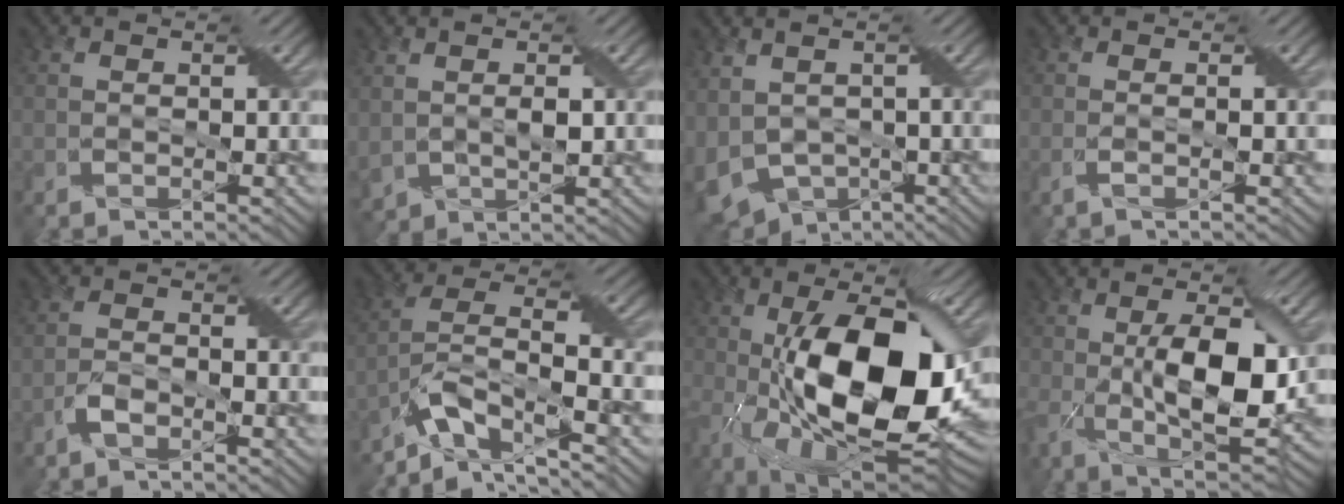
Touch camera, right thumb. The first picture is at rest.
{"total": 3.7, "force": [0.4, 2.2, 3.0], "torque": [-0.078, -0.004, 0.013]}
{"total": 8.3, "force": [-1.8, 5.5, 5.9], "torque": [-0.153, -0.028, -0.030]}
{"total": 1.3, "force": [-0.3, 0.0, 1.3], "torque": [-0.029, 0.004, -0.008]}
{"total": 2.5, "force": [-1.8, 0.8, 1.6], "torque": [-0.037, 0.007, -0.041]}
{"total": 9.1, "force": [-5.1, 2.6, 7.1], "torque": [-0.133, 0.008, -0.112]}
{"total": 19.0, "force": [-1.6, 9.2, 16.5], "torque": [-0.291, -0.023, -0.020]}
{"total": 11.3, "force": [-0.4, 5.0, 10.1], "torque": [-0.193, -0.018, 0.004]}